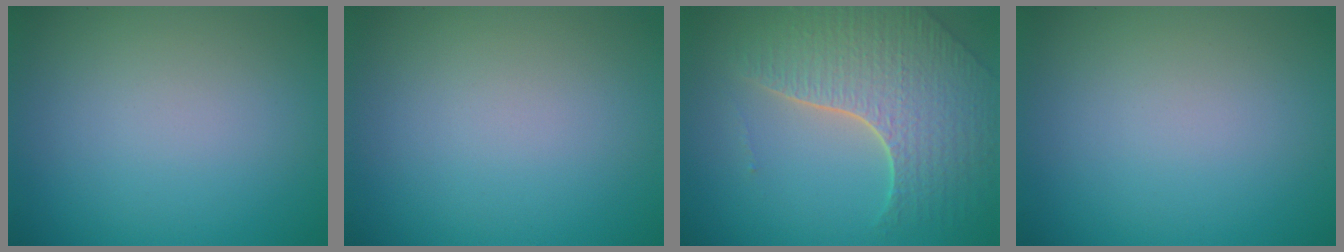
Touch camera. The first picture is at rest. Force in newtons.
{"total": 0.0}
{"total": 6.8, "press": 4.9, "slide": 4.7}
{"total": 0.0}